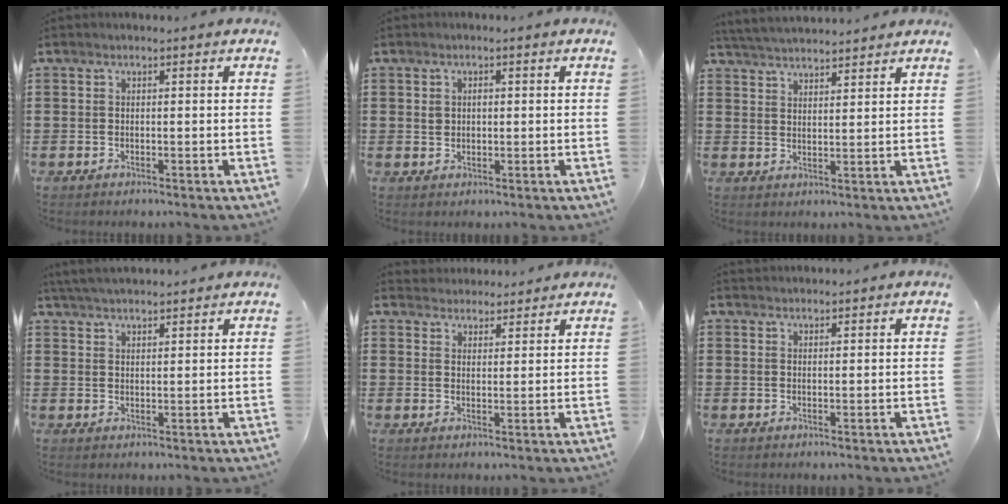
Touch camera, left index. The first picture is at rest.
{"total": 1.3, "force": [0.4, 1.0, 0.7], "torque": [-0.017, 0.007, 0.007]}
{"total": 3.8, "force": [3.8, 0.0, 0.3], "torque": [-0.020, -0.014, 0.068]}
{"total": 3.6, "force": [3.5, 0.1, 1.0], "torque": [-0.029, -0.005, 0.066]}
{"total": 2.9, "force": [2.8, 0.8, -0.4], "torque": [-0.002, -0.005, 0.054]}
{"total": 1.3, "force": [1.3, 0.2, 0.0], "torque": [-0.003, -0.001, 0.026]}